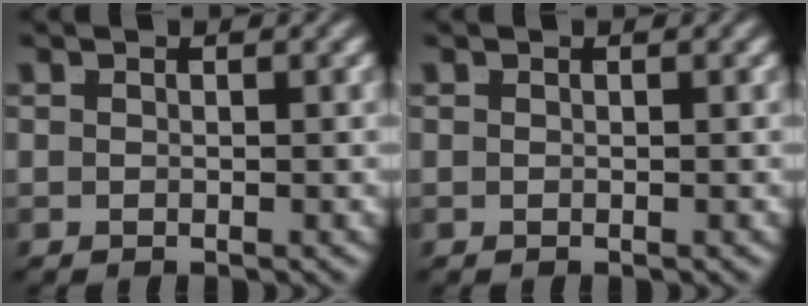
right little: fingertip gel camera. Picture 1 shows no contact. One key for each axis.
{"total": 0.0}